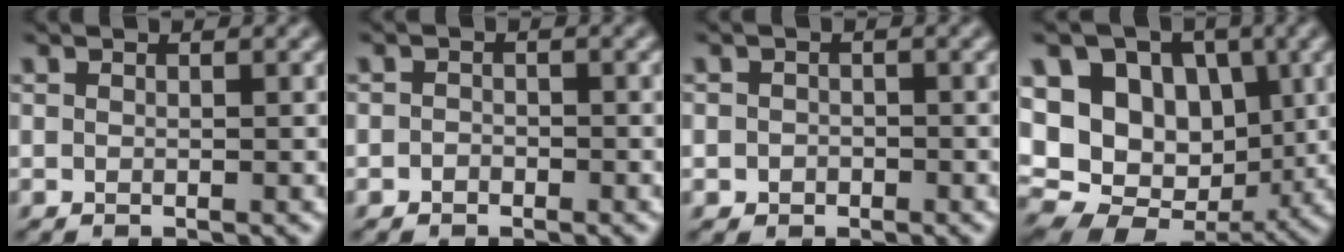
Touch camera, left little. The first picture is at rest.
{"total": 0.9, "force": [-0.5, 0.7, 0.2], "torque": [0.006, -0.002, -0.016]}
{"total": 1.3, "force": [-0.4, 1.3, 0.2], "torque": [0.012, 0.000, -0.013]}
{"total": 14.1, "force": [2.9, 10.5, 8.9], "torque": [-0.149, 0.016, 0.049]}